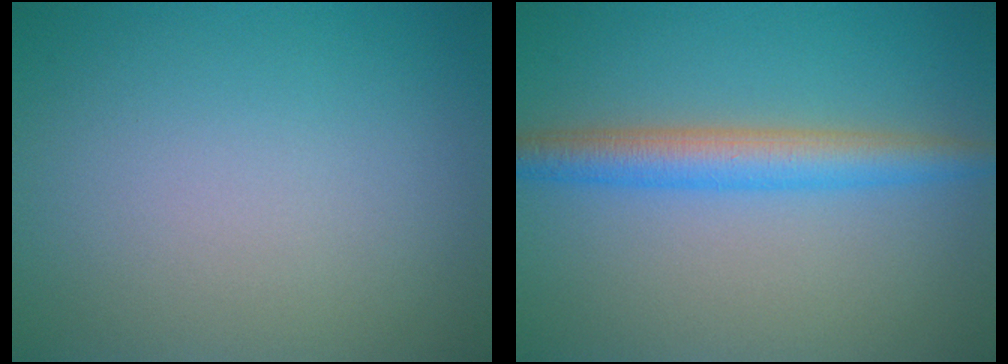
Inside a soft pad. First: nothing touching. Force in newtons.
{"total": 4.1, "press": 4.1, "slide": 0.1}